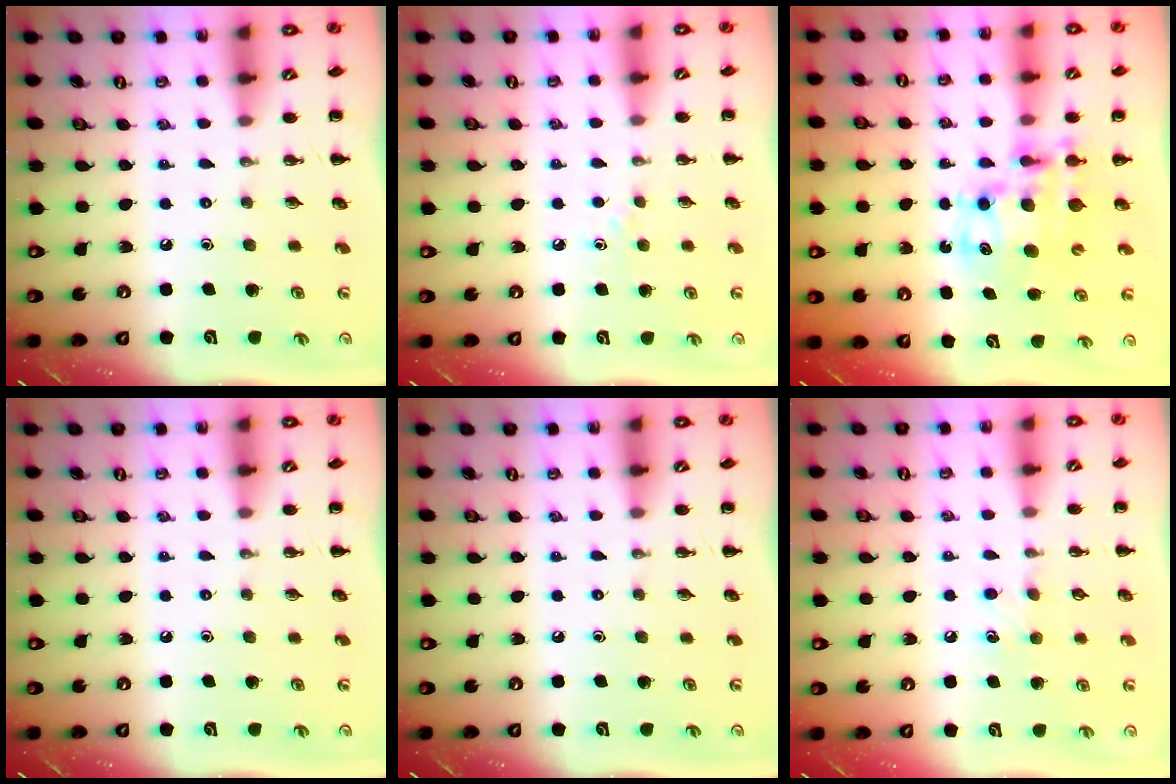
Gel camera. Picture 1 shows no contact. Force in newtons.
{"total": 3.0, "press": 2.7, "slide": 1.2}
{"total": 11.0, "press": 10.6, "slide": 2.8}
{"total": 0.0}
{"total": 0.0}
{"total": 5.6, "press": 5.4, "slide": 1.5}